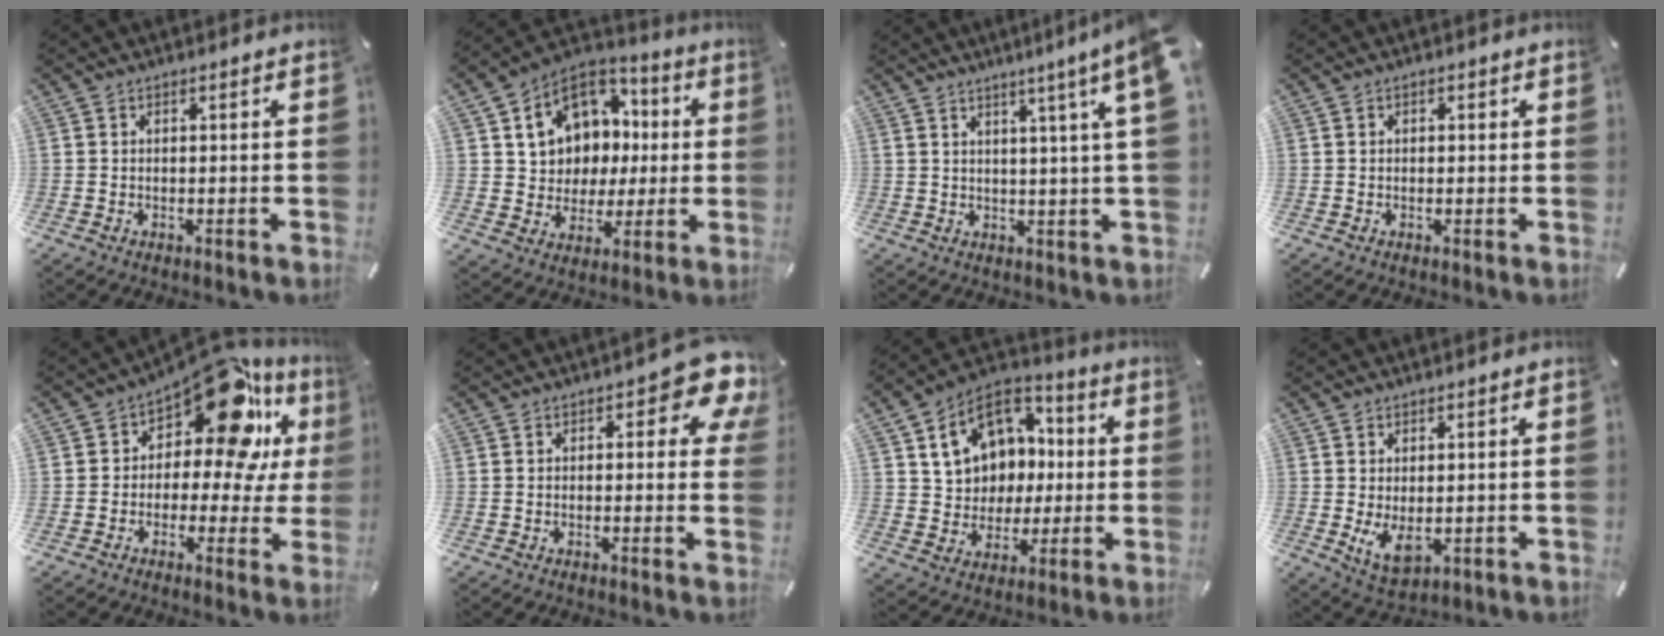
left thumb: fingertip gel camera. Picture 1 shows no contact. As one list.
[{"total": 12.1, "force": [3.4, 11.0, 3.5], "torque": [-0.067, -0.025, 0.075]}, {"total": 8.0, "force": [4.1, -0.6, 6.8], "torque": [-0.104, -0.030, 0.062]}, {"total": 0.9, "force": [0.1, 0.8, 0.2], "torque": [-0.005, 0.006, 0.000]}, {"total": 17.2, "force": [9.6, 8.0, 11.9], "torque": [-0.172, -0.073, 0.161]}, {"total": 7.7, "force": [3.6, 3.6, 5.7], "torque": [-0.061, -0.017, 0.055]}, {"total": 14.8, "force": [4.1, 12.9, 5.9], "torque": [-0.106, -0.008, 0.089]}, {"total": 6.2, "force": [0.1, 3.8, 4.8], "torque": [-0.095, -0.009, 0.000]}]